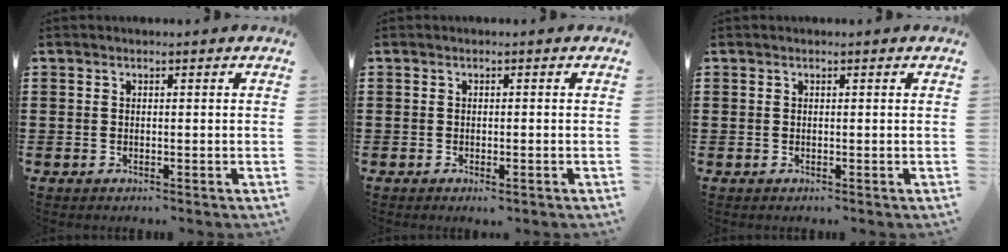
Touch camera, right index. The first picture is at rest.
{"total": 0.6, "force": [-0.3, 0.1, 0.5], "torque": [-0.011, -0.005, -0.003]}
{"total": 0.0}